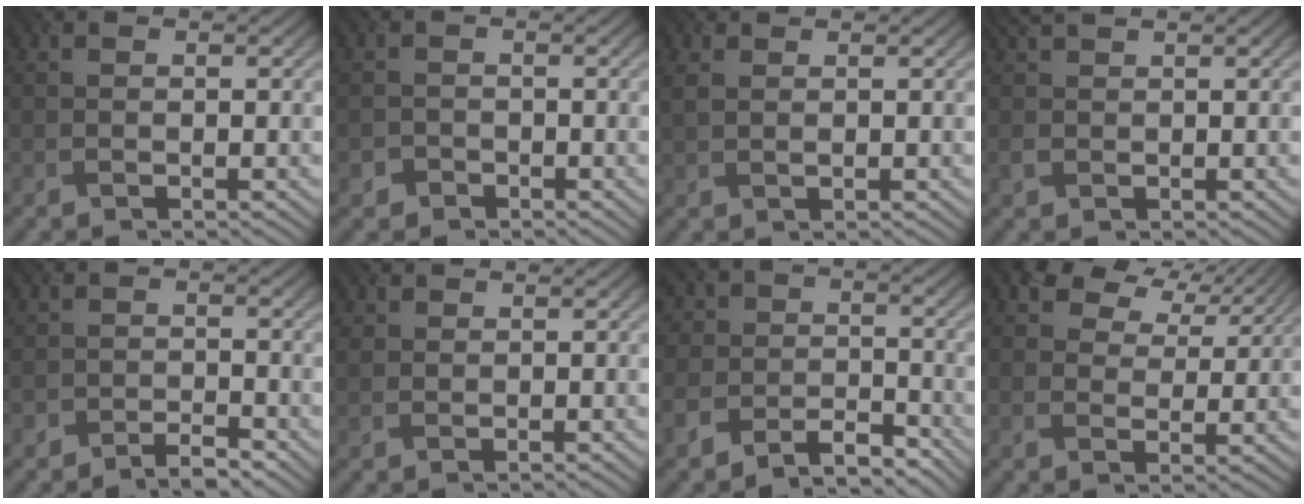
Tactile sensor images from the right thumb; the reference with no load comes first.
{"total": 1.3, "force": [-0.8, 1.0, -0.3], "torque": [0.009, -0.002, -0.022]}
{"total": 1.6, "force": [1.3, 0.6, 0.7], "torque": [-0.033, 0.001, 0.026]}
{"total": 1.9, "force": [1.6, 0.6, 0.9], "torque": [-0.032, 0.008, 0.032]}
{"total": 2.1, "force": [-1.9, 0.8, 0.3], "torque": [-0.001, 0.003, -0.042]}
{"total": 1.2, "force": [1.0, 0.5, -0.4], "torque": [-0.001, 0.000, 0.017]}
{"total": 6.4, "force": [-4.9, 3.6, 1.9], "torque": [-0.041, -0.015, -0.099]}
{"total": 6.8, "force": [4.8, 3.9, 2.9], "torque": [-0.064, 0.008, 0.075]}